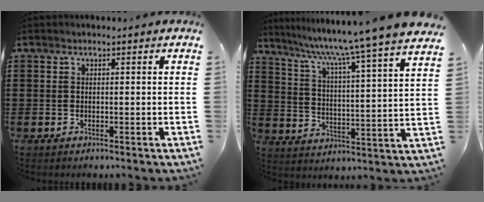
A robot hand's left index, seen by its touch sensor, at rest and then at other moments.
{"total": 8.3, "force": [7.1, -2.0, 3.8], "torque": [-0.094, -0.065, 0.108]}